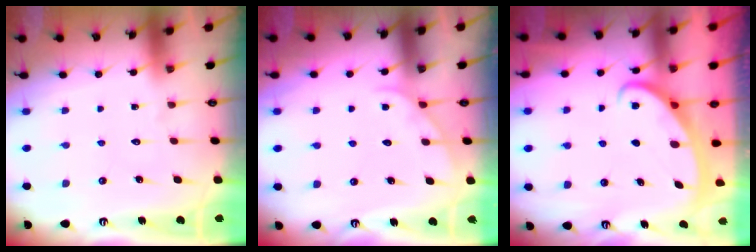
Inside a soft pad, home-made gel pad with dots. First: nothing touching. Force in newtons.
{"total": 2.9, "press": 2.9, "slide": 0.3}
{"total": 2.6, "press": 2.5, "slide": 0.4}